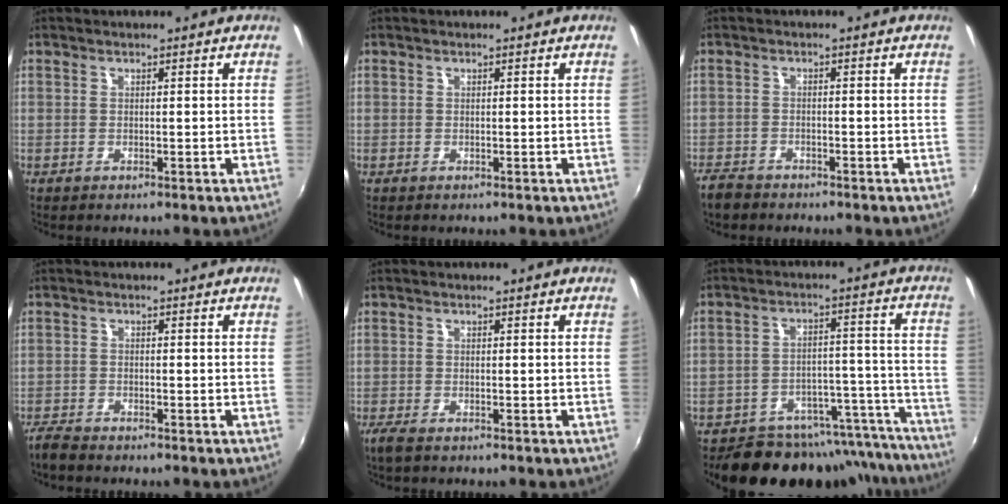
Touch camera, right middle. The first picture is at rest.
{"total": 0.0}
{"total": 4.0, "force": [-3.5, 1.6, 1.0], "torque": [-0.037, -0.009, -0.069]}
{"total": 3.2, "force": [-3.1, 0.5, 0.8], "torque": [-0.029, -0.013, -0.064]}
{"total": 2.6, "force": [-2.0, 0.6, 1.5], "torque": [-0.035, -0.010, -0.039]}
{"total": 21.1, "force": [-19.0, 7.6, 5.5], "torque": [-0.081, 0.054, -0.235]}